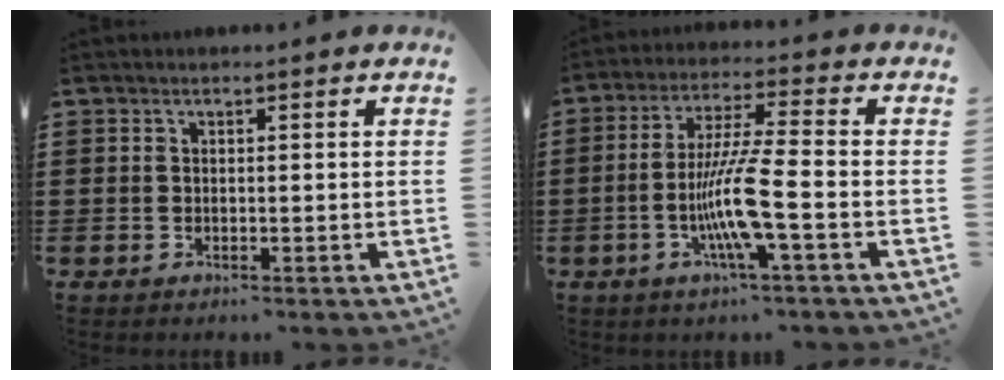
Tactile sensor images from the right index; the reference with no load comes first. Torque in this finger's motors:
{"motor_torque": [0.34, 0.03, 0.40, 0.07]}